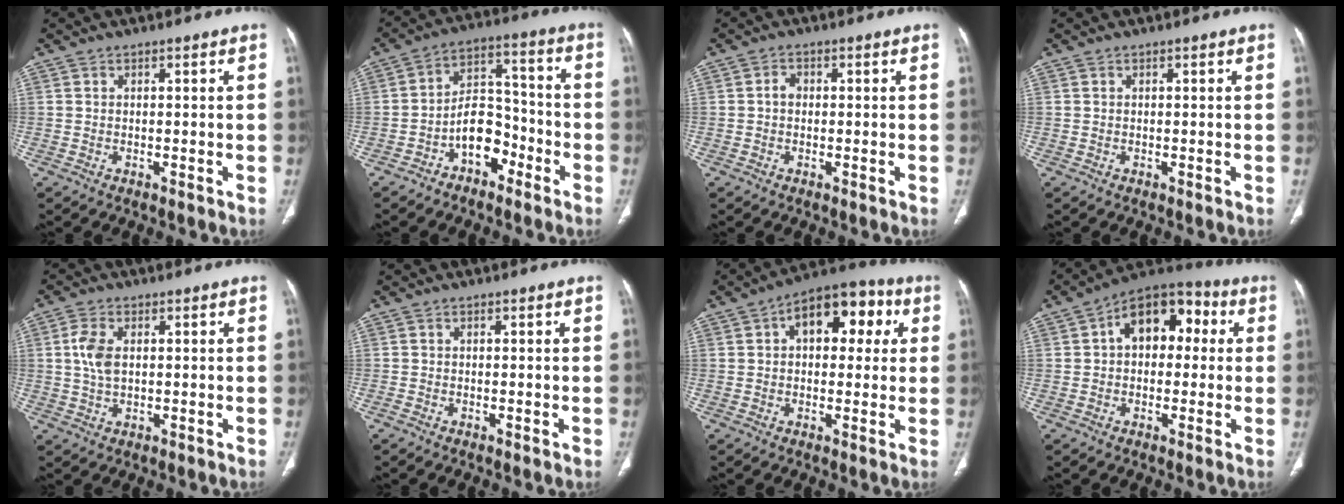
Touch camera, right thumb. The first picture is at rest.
{"total": 9.4, "force": [-4.7, 5.9, 5.6], "torque": [-0.063, 0.056, -0.085]}
{"total": 1.7, "force": [-0.1, 1.4, 1.1], "torque": [-0.011, 0.008, -0.005]}
{"total": 0.0}
{"total": 5.4, "force": [0.9, 3.1, 4.3], "torque": [-0.100, 0.002, 0.016]}
{"total": 0.5, "force": [-0.2, 0.2, 0.4], "torque": [-0.009, -0.002, -0.005]}
{"total": 13.3, "force": [3.7, 7.8, 10.1], "torque": [-0.103, 0.027, 0.046]}
{"total": 13.0, "force": [2.4, 8.4, 9.7], "torque": [-0.106, 0.036, 0.024]}